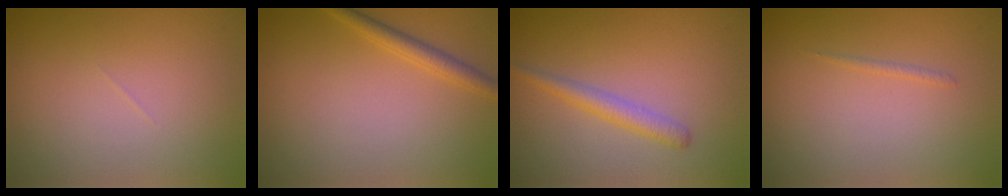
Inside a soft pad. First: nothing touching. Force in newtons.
{"total": 1.9, "press": 1.9, "slide": 0.2}
{"total": 2.0, "press": 2.0, "slide": 0.1}
{"total": 0.5, "press": 0.5, "slide": 0.1}